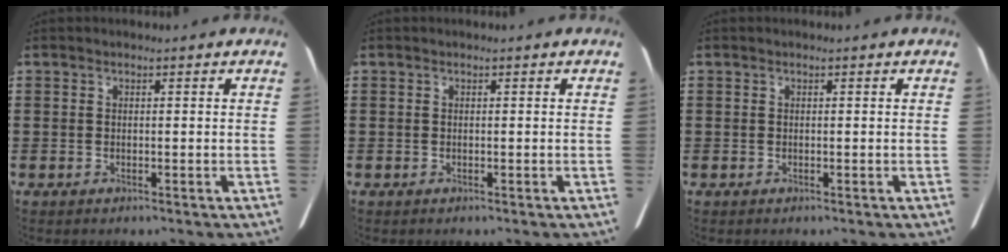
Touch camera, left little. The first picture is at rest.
{"total": 0.0}
{"total": 0.0}